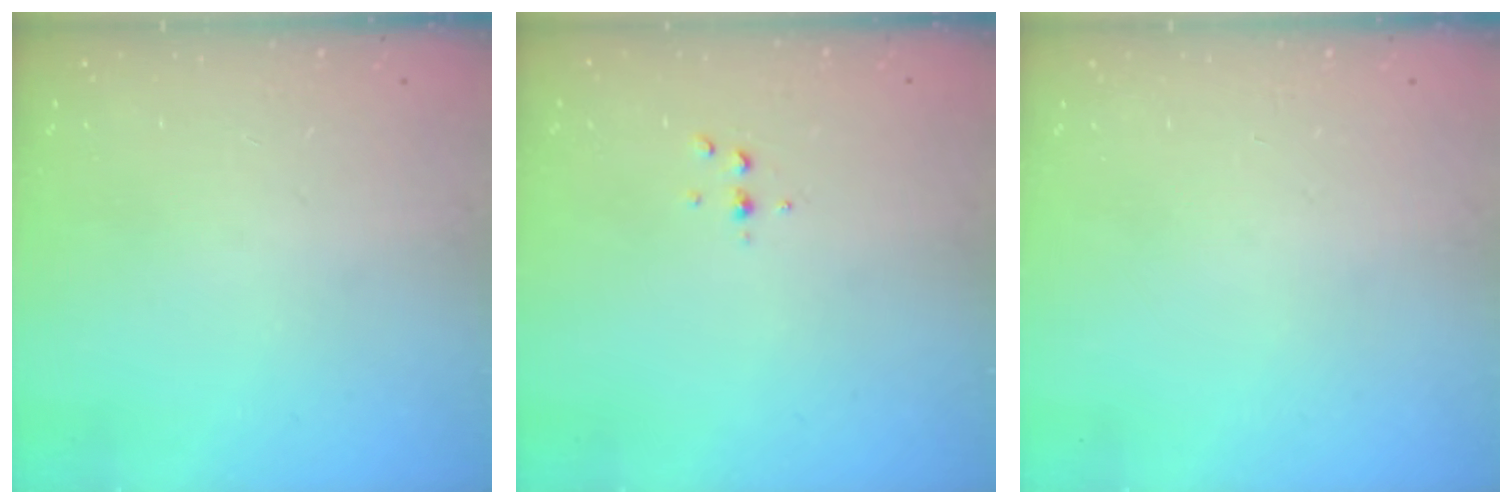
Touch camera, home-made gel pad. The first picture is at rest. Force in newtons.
{"total": 2.5, "press": 2.4, "slide": 0.2}
{"total": 0.0}